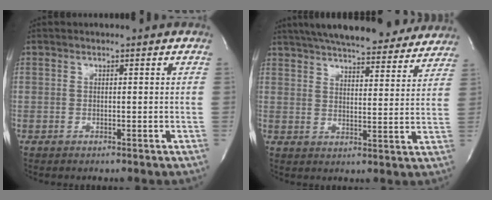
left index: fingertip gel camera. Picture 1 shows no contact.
{"total": 25.2, "force": [22.2, 5.4, 10.7], "torque": [-0.182, 0.007, 0.286]}